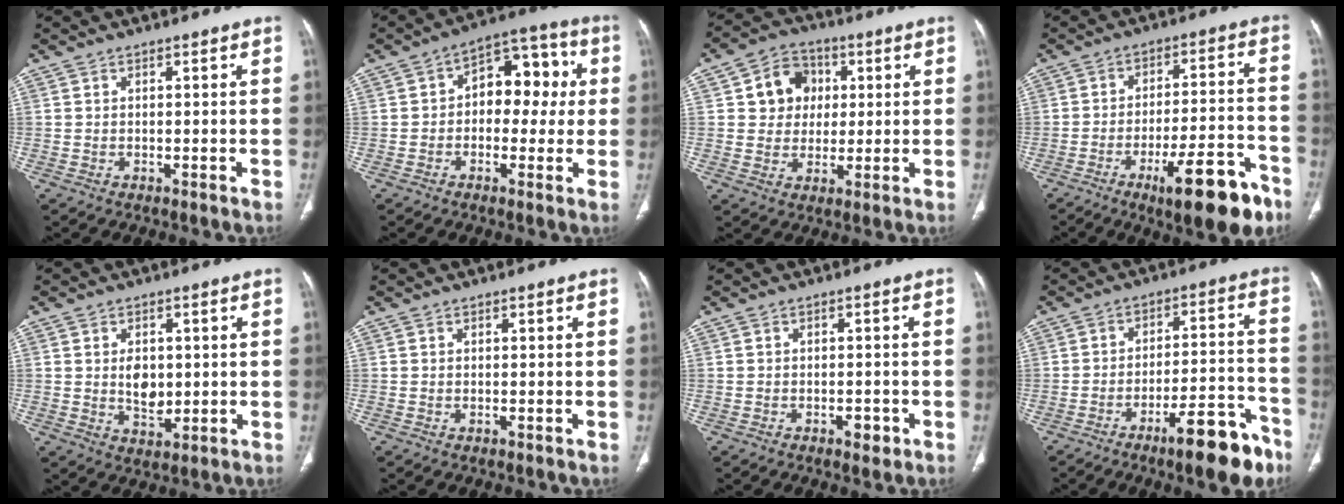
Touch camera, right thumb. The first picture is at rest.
{"total": 12.2, "force": [1.1, 7.9, 9.2], "torque": [-0.077, 0.037, 0.004]}
{"total": 9.4, "force": [2.2, 8.3, 3.9], "torque": [-0.020, 0.001, 0.031]}
{"total": 15.1, "force": [-9.3, 4.0, 11.1], "torque": [-0.149, 0.067, -0.139]}
{"total": 5.6, "force": [0.6, 3.7, 4.1], "torque": [-0.053, -0.009, 0.016]}
{"total": 0.0}
{"total": 2.4, "force": [-1.2, 1.4, 1.6], "torque": [-0.015, 0.005, -0.012]}
{"total": 13.4, "force": [-8.7, 3.5, 9.6], "torque": [-0.127, 0.068, -0.133]}